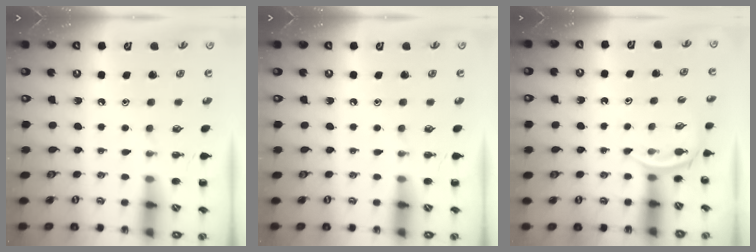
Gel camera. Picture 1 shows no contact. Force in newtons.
{"total": 0.0}
{"total": 2.6, "press": 2.5, "slide": 0.8}